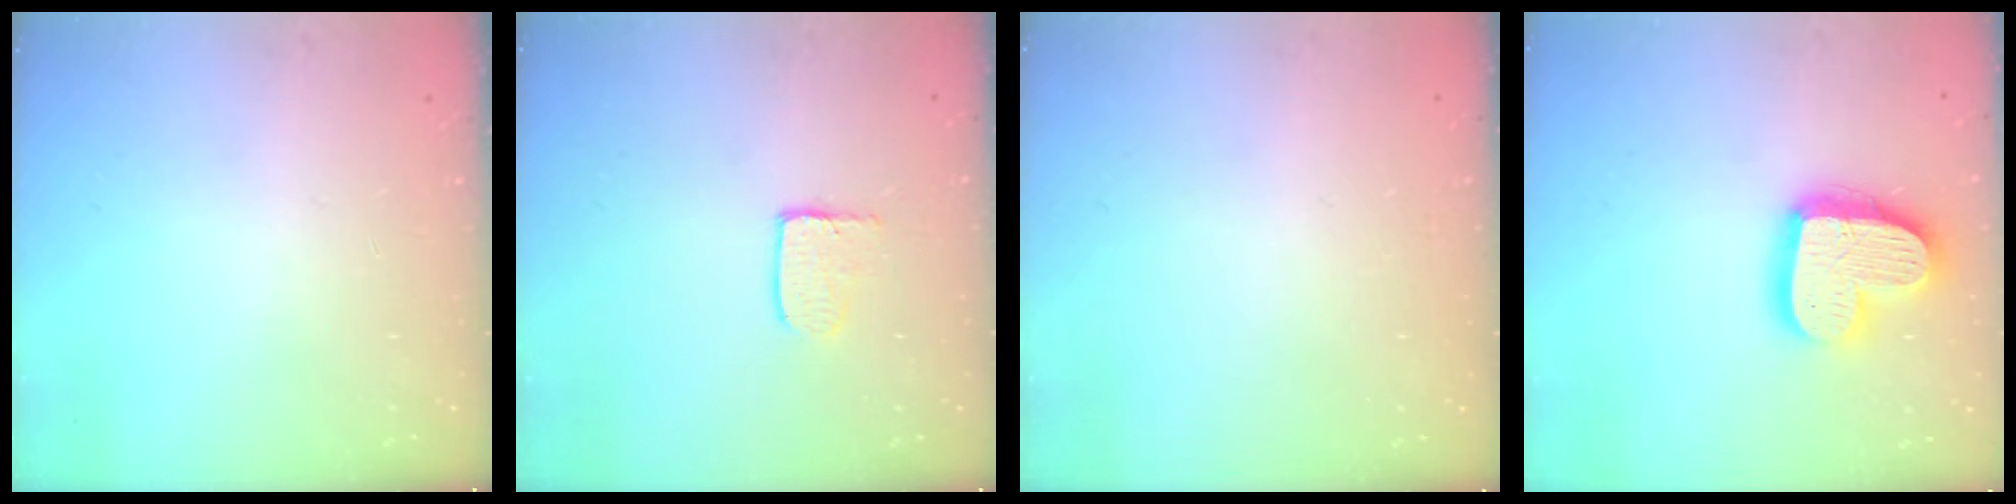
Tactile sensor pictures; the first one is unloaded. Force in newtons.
{"total": 3.3, "press": 3.3, "slide": 0.3}
{"total": 0.0}
{"total": 18.7, "press": 18.7, "slide": 1.5}